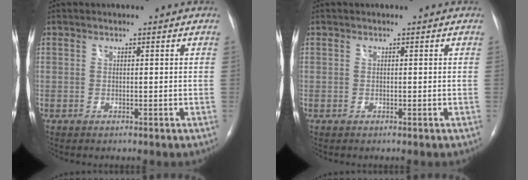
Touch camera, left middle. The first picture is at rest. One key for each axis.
{"total": 0.0}